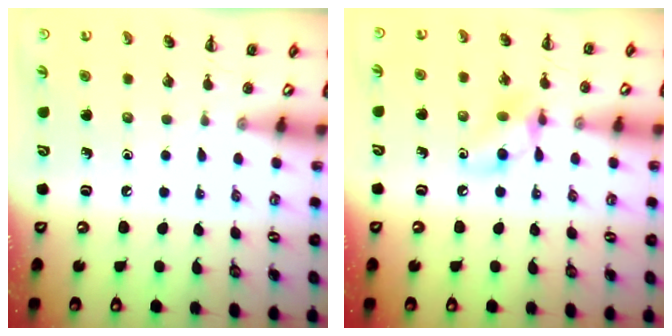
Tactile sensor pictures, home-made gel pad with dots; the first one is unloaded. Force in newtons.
{"total": 8.1, "press": 8.0, "slide": 0.7}